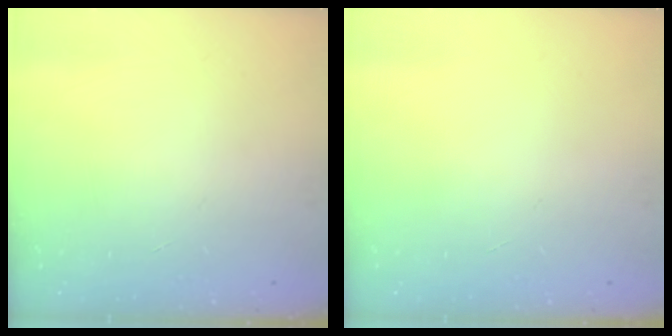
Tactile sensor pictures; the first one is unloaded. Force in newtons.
{"total": 0.0}